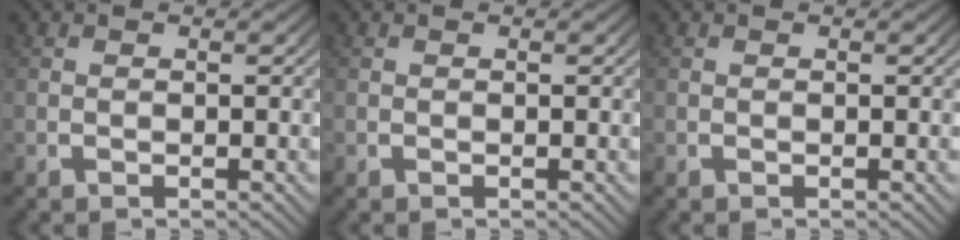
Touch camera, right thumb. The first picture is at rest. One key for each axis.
{"total": 0.0}
{"total": 0.0}